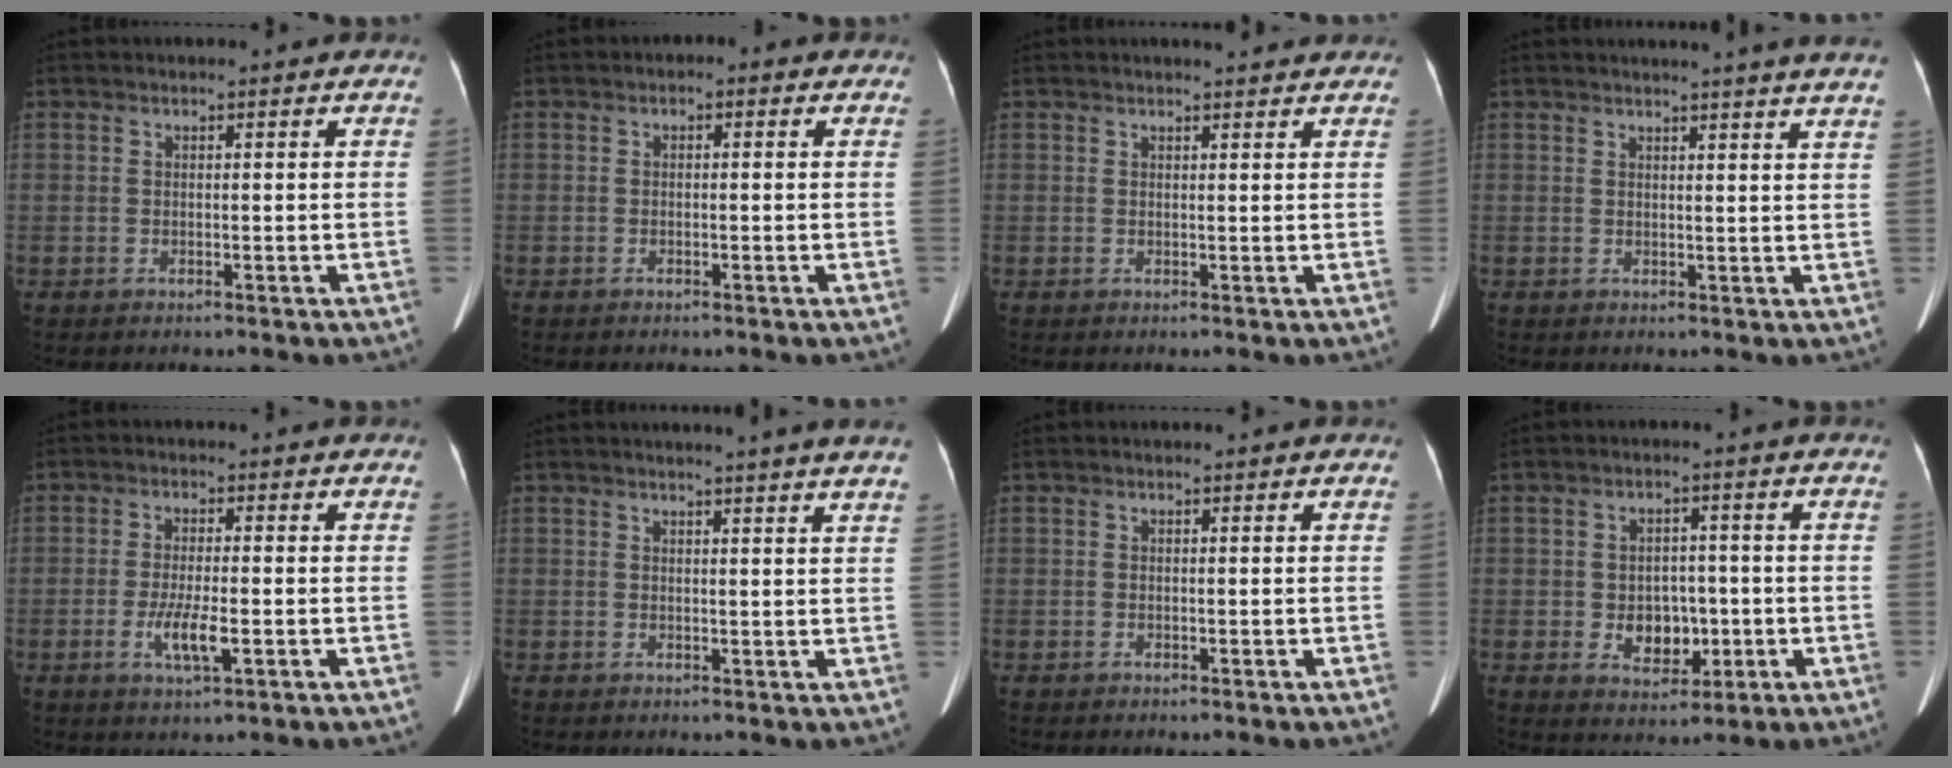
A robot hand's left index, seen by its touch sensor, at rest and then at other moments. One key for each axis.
{"total": 1.3, "fx": -0.4, "fy": 0.9, "fz": 0.9, "tx": -0.007, "ty": 0.011, "tz": -0.012}
{"total": 2.8, "fx": 2.6, "fy": 0.4, "fz": 0.8, "tx": -0.017, "ty": 0.005, "tz": 0.030}
{"total": 8.8, "fx": 8.0, "fy": -0.9, "fz": 3.4, "tx": -0.041, "ty": -0.015, "tz": 0.071}
{"total": 4.8, "fx": -1.5, "fy": 0.9, "fz": 4.5, "tx": -0.097, "ty": -0.007, "tz": -0.022}
{"total": 6.3, "fx": 5.6, "fy": -1.0, "fz": 2.6, "tx": -0.032, "ty": 0.003, "tz": 0.048}
{"total": 0.0}
{"total": 5.6, "fx": -1.0, "fy": 4.2, "fz": 3.7, "tx": -0.059, "ty": 0.007, "tz": -0.003}